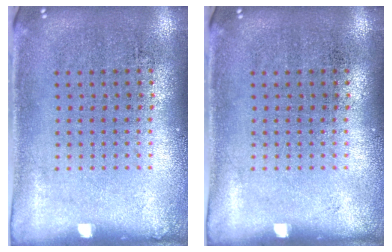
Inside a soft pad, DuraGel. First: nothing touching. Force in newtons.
{"total": 0.0}